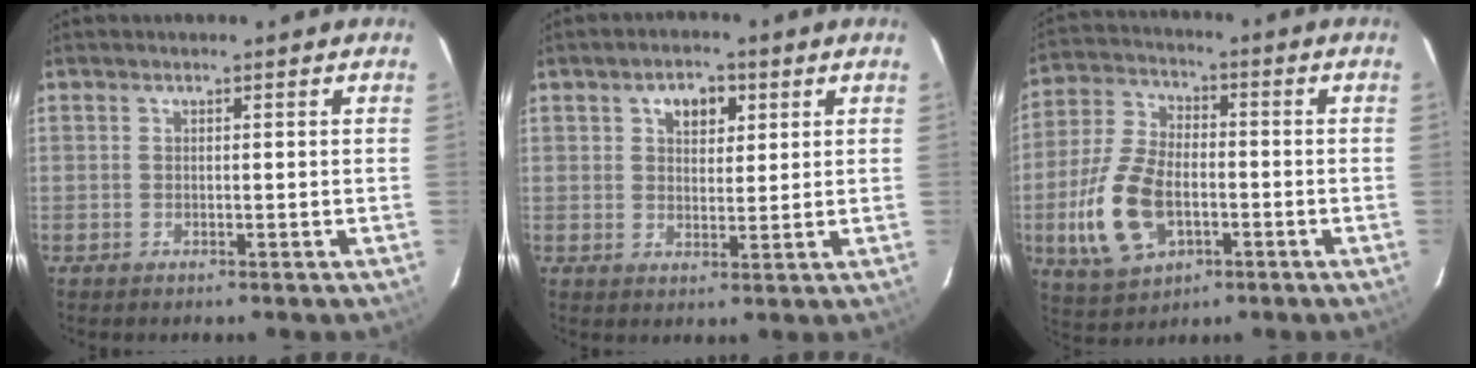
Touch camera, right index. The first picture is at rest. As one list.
[{"total": 5.2, "force": [2.3, 3.3, 3.3], "torque": [-0.049, 0.013, 0.038]}, {"total": 14.5, "force": [-4.1, 8.3, 11.1], "torque": [-0.253, 0.000, -0.069]}]